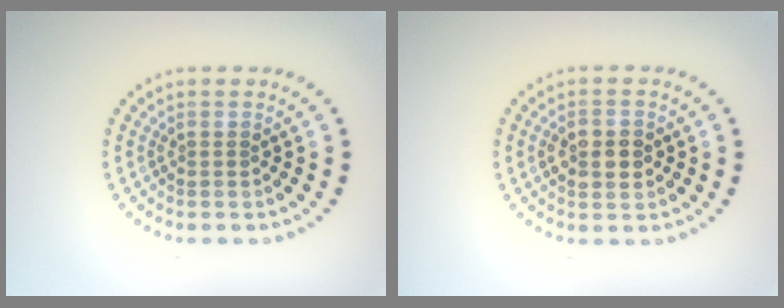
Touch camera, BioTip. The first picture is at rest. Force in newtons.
{"total": 2.7, "press": 2.7, "slide": 0.0}